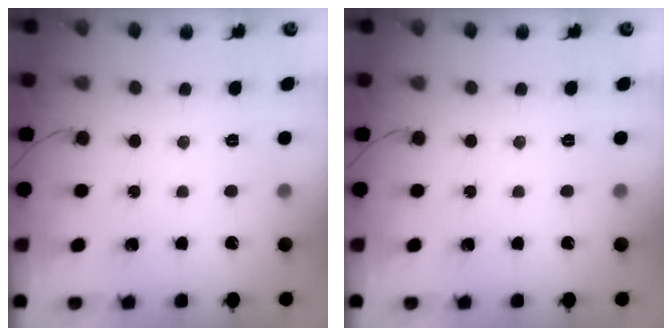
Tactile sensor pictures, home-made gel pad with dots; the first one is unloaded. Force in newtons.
{"total": 0.0}